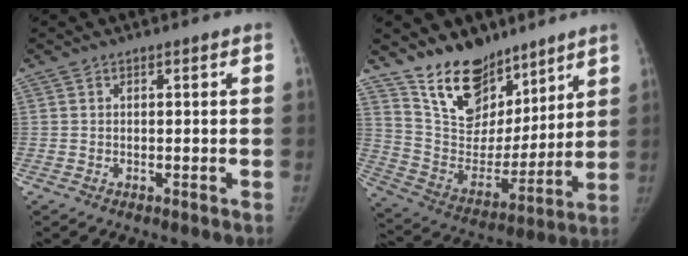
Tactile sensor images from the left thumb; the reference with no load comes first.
{"total": 17.8, "force": [13.1, 9.8, 7.1], "torque": [-0.071, -0.086, 0.238]}